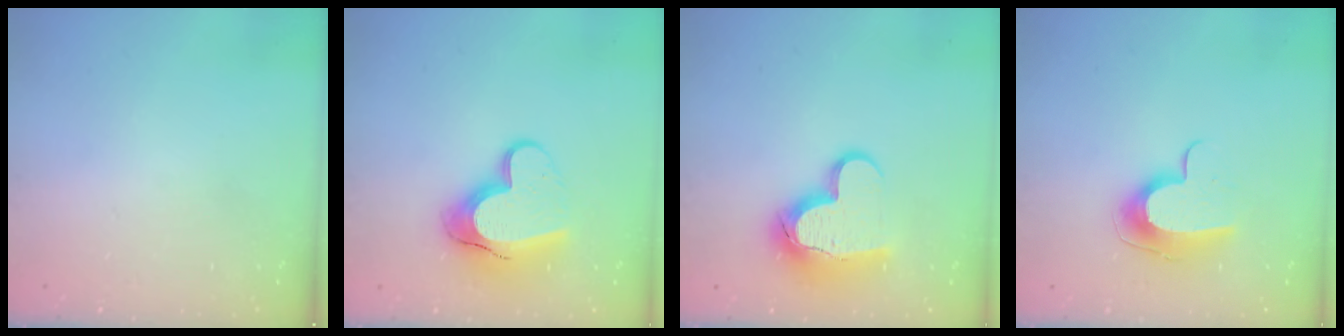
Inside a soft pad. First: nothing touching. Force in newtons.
{"total": 14.1, "press": 14.1, "slide": 1.1}
{"total": 14.3, "press": 14.3, "slide": 1.1}
{"total": 9.8, "press": 9.8, "slide": 0.1}